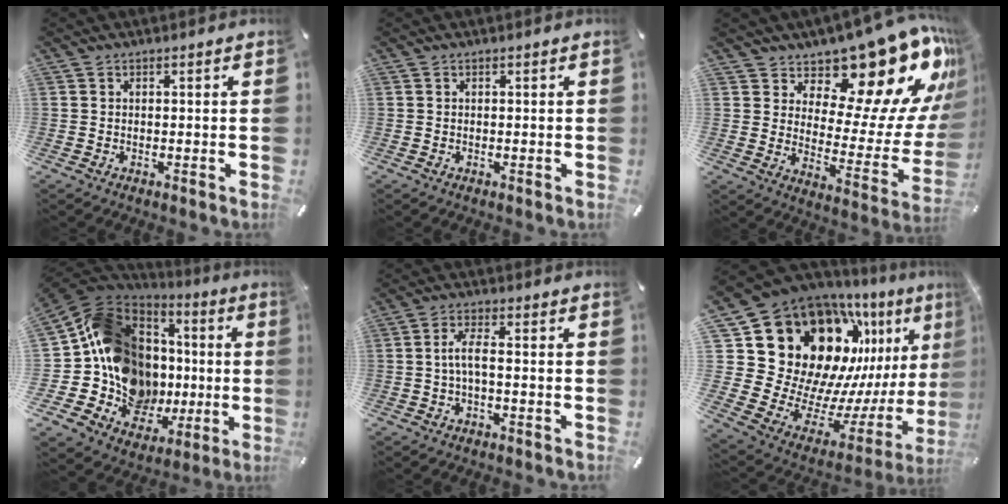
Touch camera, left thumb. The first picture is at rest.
{"total": 0.0}
{"total": 16.9, "force": [12.8, 7.7, 7.8], "torque": [-0.089, -0.129, 0.209]}
{"total": 17.2, "force": [-0.3, 15.0, 8.6], "torque": [-0.196, -0.023, 0.015]}
{"total": 4.8, "force": [-0.5, 1.5, 4.6], "torque": [-0.097, 0.001, -0.014]}
{"total": 24.8, "force": [11.1, 18.3, 12.6], "torque": [-0.174, -0.159, 0.255]}